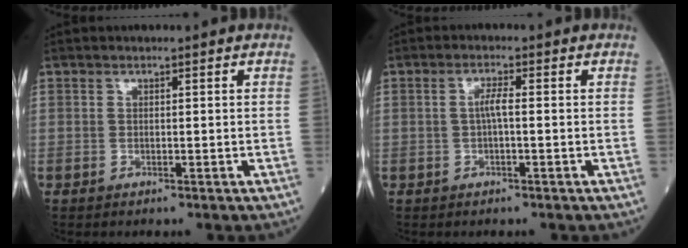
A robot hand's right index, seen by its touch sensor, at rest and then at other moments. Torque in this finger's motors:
{"motor_torque": [0.34, -0.13, 0.22, 0.06]}